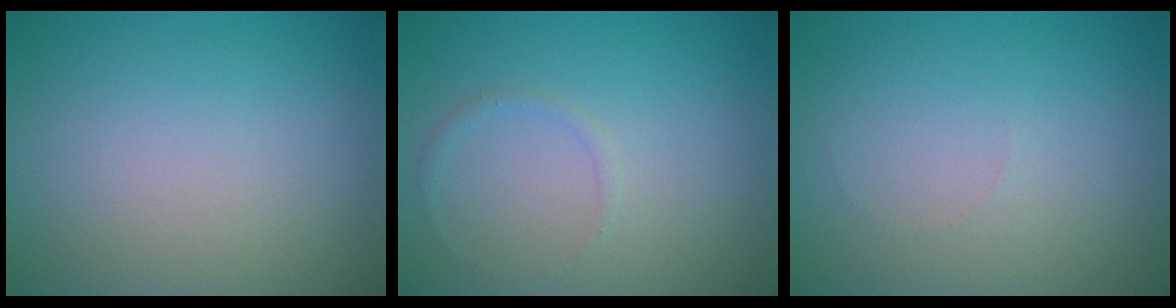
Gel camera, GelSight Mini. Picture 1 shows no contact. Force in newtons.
{"total": 0.6, "press": 0.6, "slide": 0.0}
{"total": 0.0}